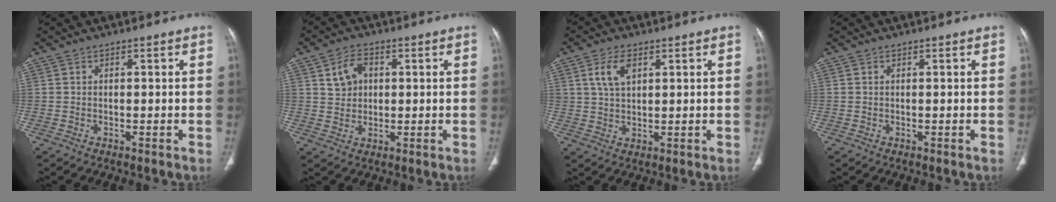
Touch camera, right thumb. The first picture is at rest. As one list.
[{"total": 5.5, "force": [1.6, 4.2, 3.2], "torque": [-0.041, 0.000, 0.029]}, {"total": 5.5, "force": [2.3, 3.1, 3.9], "torque": [-0.072, -0.005, 0.046]}, {"total": 0.0}]